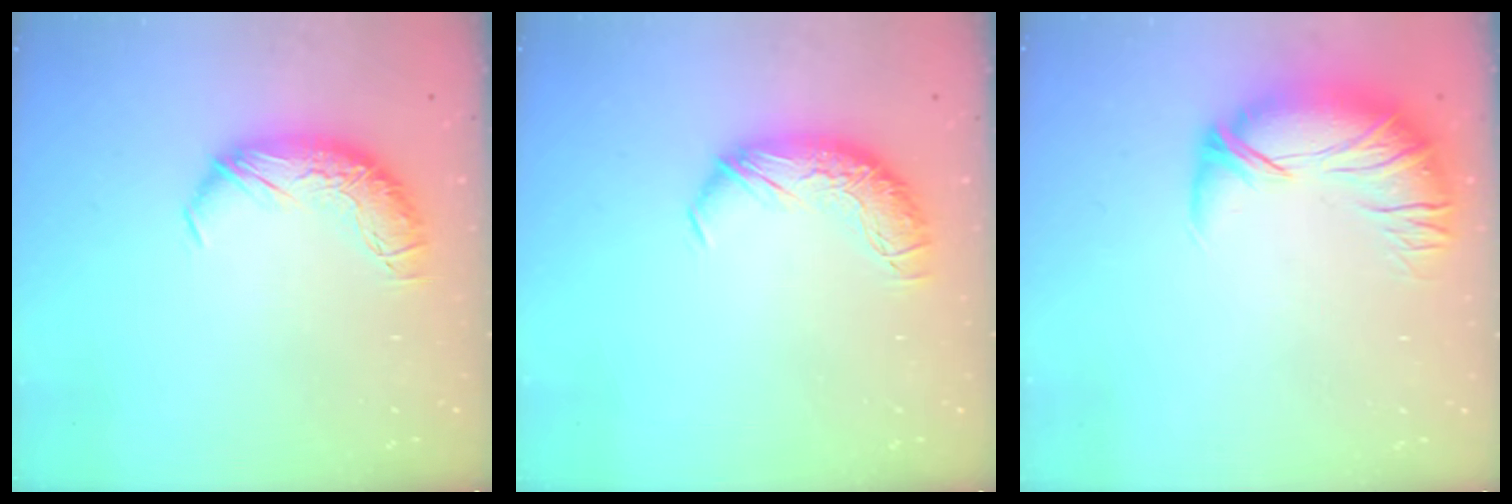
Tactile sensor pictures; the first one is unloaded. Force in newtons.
{"total": 0.0}
{"total": 3.1, "press": 1.0, "slide": 2.9}